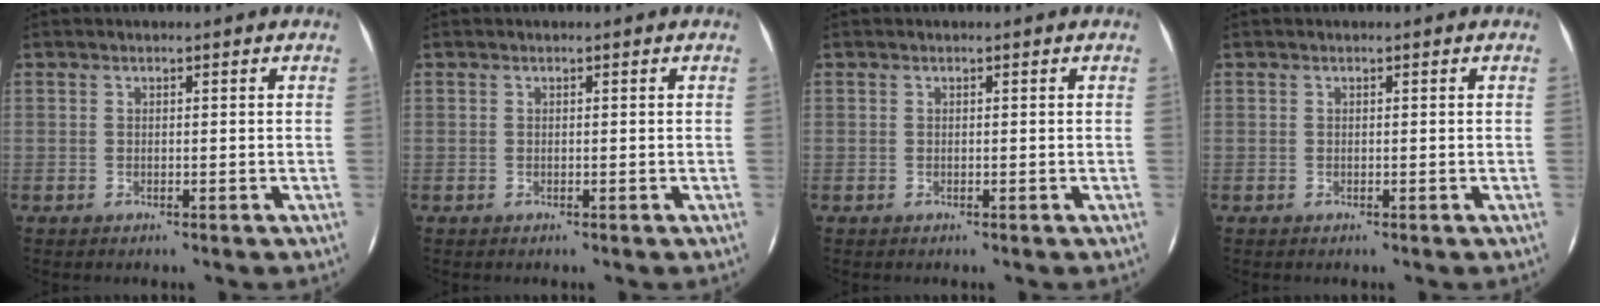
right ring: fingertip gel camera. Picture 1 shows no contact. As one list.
[{"total": 0.0}, {"total": 0.0}, {"total": 0.0}]